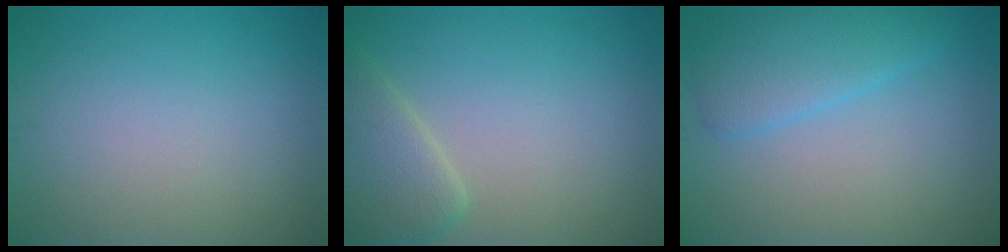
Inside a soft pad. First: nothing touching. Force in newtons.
{"total": 3.7, "press": 3.7, "slide": 0.3}
{"total": 3.7, "press": 3.7, "slide": 0.1}